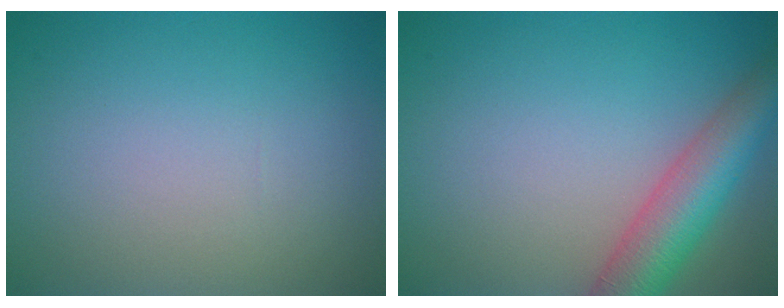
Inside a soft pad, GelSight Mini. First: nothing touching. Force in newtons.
{"total": 6.4, "press": 6.4, "slide": 0.3}